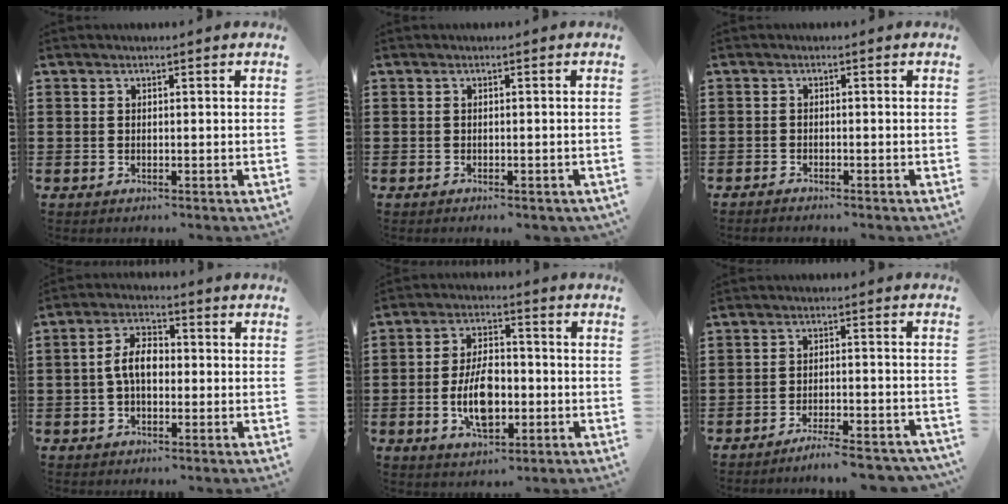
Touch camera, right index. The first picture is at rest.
{"total": 0.6, "force": [-0.5, 0.1, 0.3], "torque": [-0.007, -0.003, -0.010]}
{"total": 1.1, "force": [-1.1, 0.0, -0.1], "torque": [-0.001, 0.003, -0.024]}
{"total": 5.5, "force": [-0.5, 3.0, 4.6], "torque": [-0.100, 0.005, -0.014]}
{"total": 8.6, "force": [-1.9, 4.4, 7.2], "torque": [-0.134, -0.001, -0.041]}
{"total": 4.8, "force": [-4.4, -0.1, 1.8], "torque": [-0.030, -0.005, -0.085]}